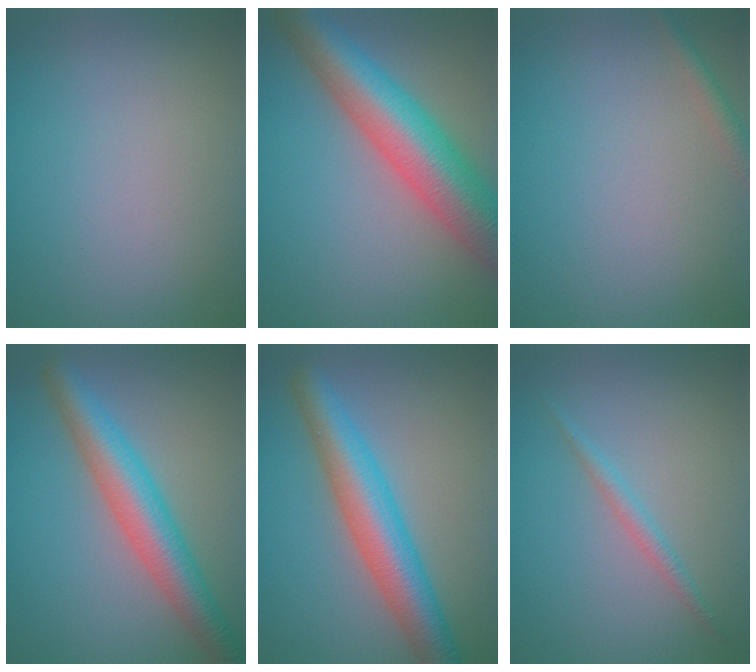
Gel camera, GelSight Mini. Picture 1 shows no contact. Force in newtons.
{"total": 9.4, "press": 9.4, "slide": 0.3}
{"total": 1.4, "press": 1.4, "slide": 0.1}
{"total": 6.1, "press": 6.1, "slide": 0.2}
{"total": 6.6, "press": 6.6, "slide": 0.3}
{"total": 1.4, "press": 1.4, "slide": 0.1}